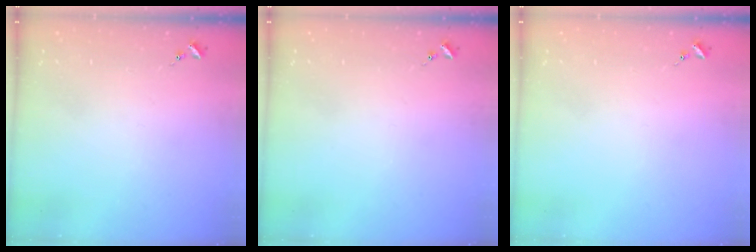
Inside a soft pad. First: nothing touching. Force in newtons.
{"total": 0.0}
{"total": 0.0}